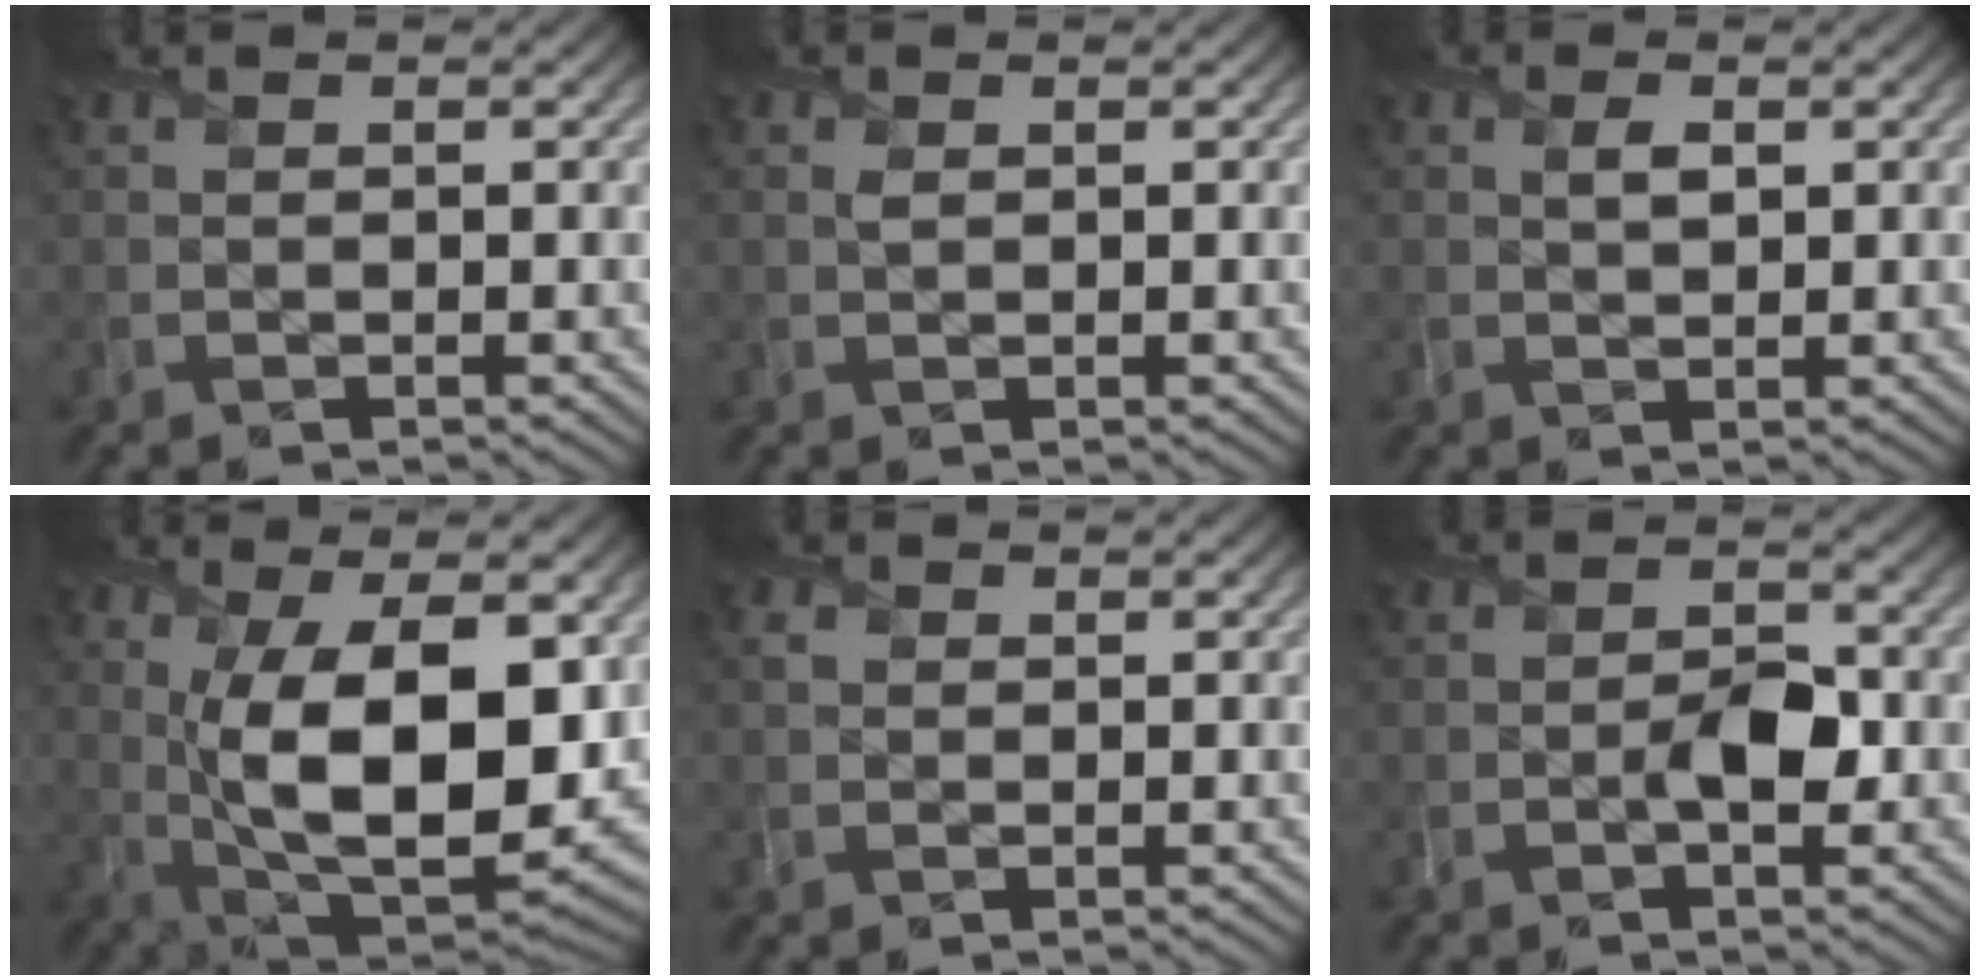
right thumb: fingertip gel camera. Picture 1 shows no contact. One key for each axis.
{"total": 0.8, "fx": 0.3, "fy": 0.4, "fz": 0.5, "tx": -0.016, "ty": 0.002, "tz": 0.005}
{"total": 1.4, "fx": 0.4, "fy": 0.8, "fz": 1.2, "tx": -0.025, "ty": -0.004, "tz": 0.008}
{"total": 15.6, "fx": 1.1, "fy": 7.6, "fz": 13.5, "tx": -0.241, "ty": -0.017, "tz": 0.028}
{"total": 1.3, "fx": 0.5, "fy": 1.0, "fz": 0.6, "tx": -0.018, "ty": 0.004, "tz": 0.008}
{"total": 3.5, "fx": -1.2, "fy": 1.8, "fz": 2.8, "tx": -0.047, "ty": 0.000, "tz": -0.024}